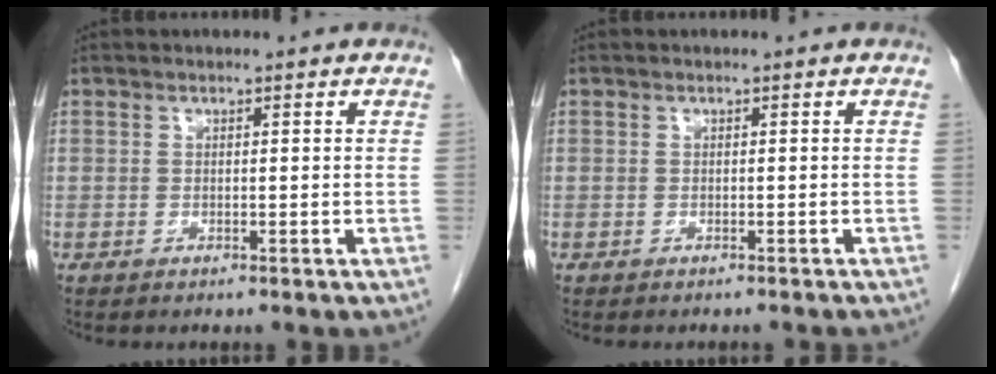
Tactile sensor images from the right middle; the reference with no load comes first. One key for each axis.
{"total": 2.6, "fx": -2.4, "fy": 0.4, "fz": 0.9, "tx": -0.015, "ty": -0.005, "tz": -0.027}